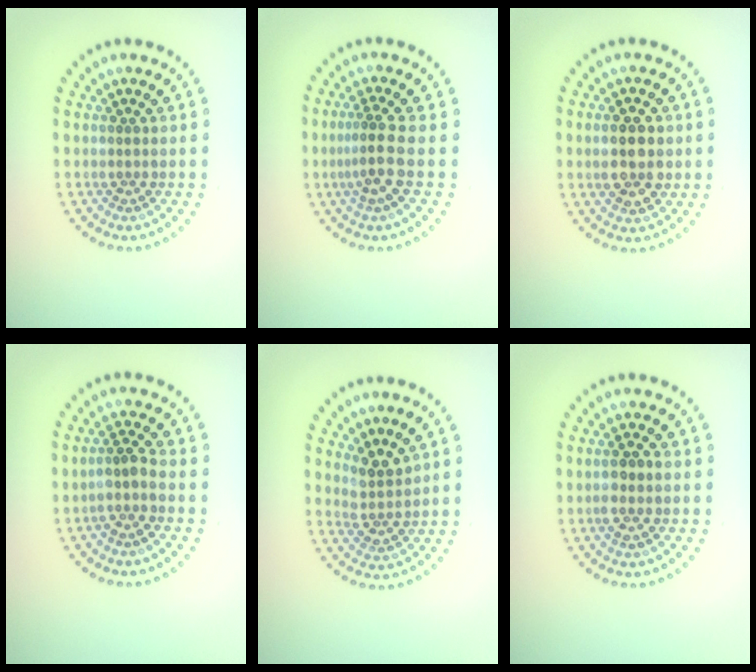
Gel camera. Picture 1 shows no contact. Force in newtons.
{"total": 2.8, "press": 2.0, "slide": 1.9}
{"total": 3.7, "press": 3.7, "slide": 0.1}
{"total": 2.0, "press": 1.6, "slide": 1.2}
{"total": 2.4, "press": 1.9, "slide": 1.6}
{"total": 2.0, "press": 1.9, "slide": 0.5}